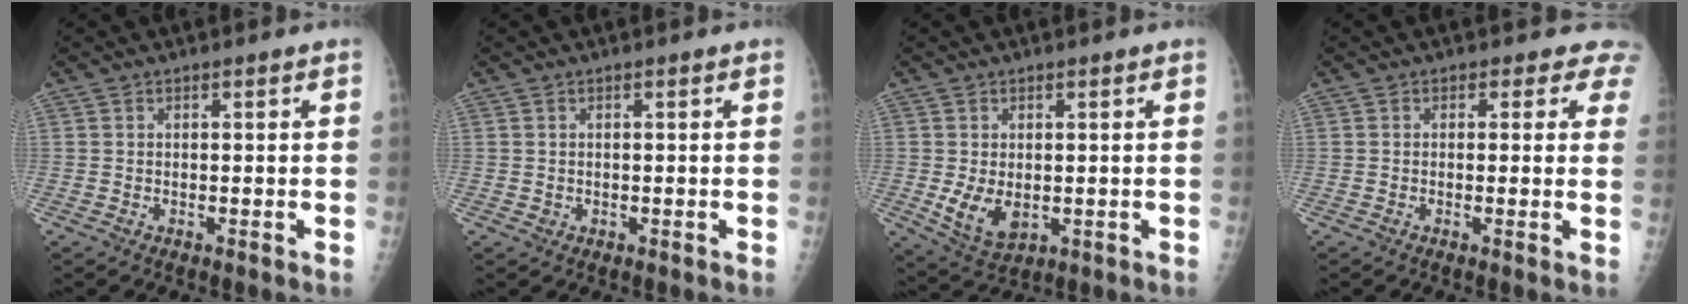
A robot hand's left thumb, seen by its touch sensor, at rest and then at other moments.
{"total": 0.9, "force": [0.0, 0.9, 0.3], "torque": [-0.004, 0.000, 0.002]}
{"total": 6.8, "force": [-0.8, 4.4, 5.0], "torque": [-0.078, -0.016, 0.000]}
{"total": 3.9, "force": [2.8, 2.5, 1.0], "torque": [0.021, -0.009, 0.008]}